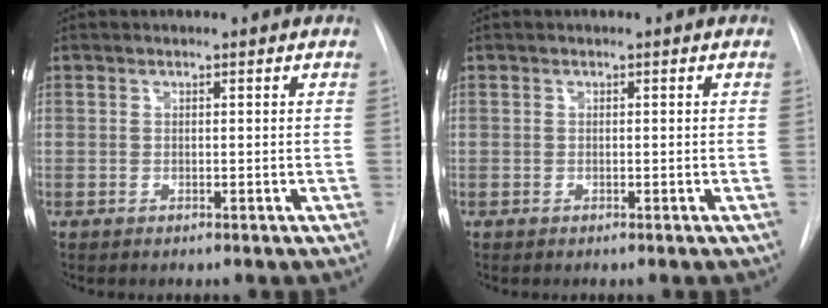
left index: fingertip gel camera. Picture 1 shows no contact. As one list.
[{"total": 0.0}]